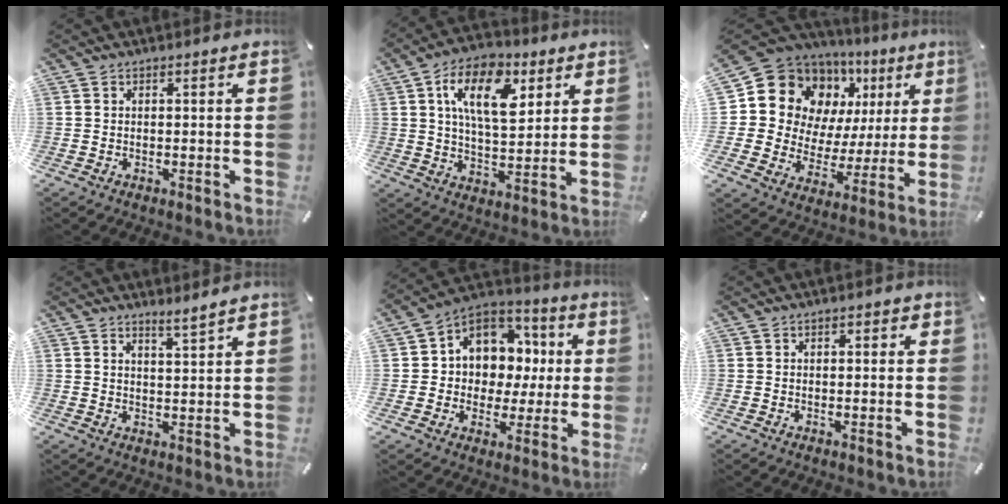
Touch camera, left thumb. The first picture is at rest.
{"total": 14.5, "force": [6.5, 7.9, 10.3], "torque": [-0.164, -0.007, 0.112]}
{"total": 15.6, "force": [8.0, 12.0, 5.8], "torque": [-0.100, -0.060, 0.152]}
{"total": 3.3, "force": [3.1, -0.2, 1.1], "torque": [-0.028, -0.016, 0.056]}
{"total": 10.5, "force": [1.9, 9.9, 3.2], "torque": [-0.056, -0.017, 0.045]}
{"total": 0.8, "force": [-0.1, 0.5, 0.6], "torque": [-0.011, 0.004, -0.003]}